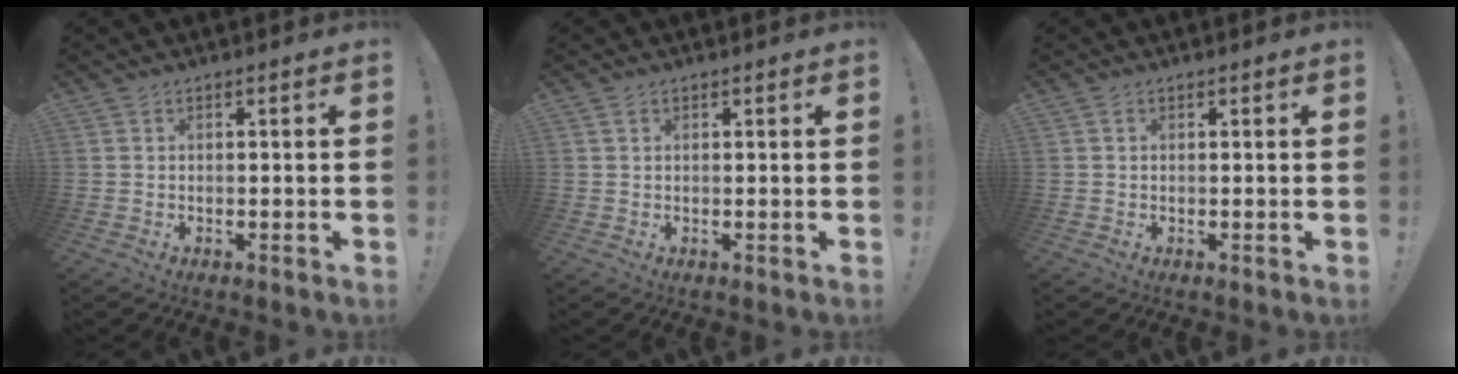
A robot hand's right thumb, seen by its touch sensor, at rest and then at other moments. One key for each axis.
{"total": 1.1, "fx": 0.6, "fy": 0.7, "fz": 0.7, "tx": -0.007, "ty": -0.001, "tz": 0.010}
{"total": 0.6, "fx": 0.3, "fy": 0.3, "fz": 0.4, "tx": -0.003, "ty": -0.002, "tz": 0.005}